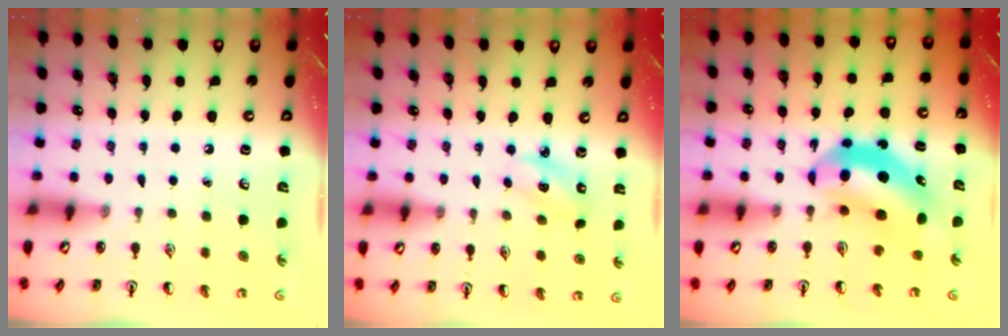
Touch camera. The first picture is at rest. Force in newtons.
{"total": 2.6, "press": 2.5, "slide": 0.6}
{"total": 10.9, "press": 10.4, "slide": 3.1}